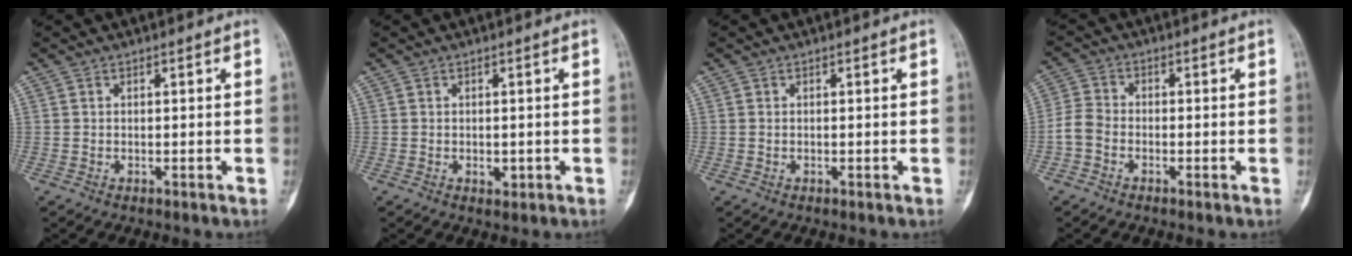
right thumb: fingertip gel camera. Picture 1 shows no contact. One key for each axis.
{"total": 1.4, "fx": -0.3, "fy": 1.0, "fz": 0.9, "tx": -0.008, "ty": 0.000, "tz": -0.001}
{"total": 0.0}
{"total": 4.0, "fx": -1.5, "fy": 2.9, "fz": 2.2, "tx": -0.044, "ty": 0.011, "tz": -0.039}